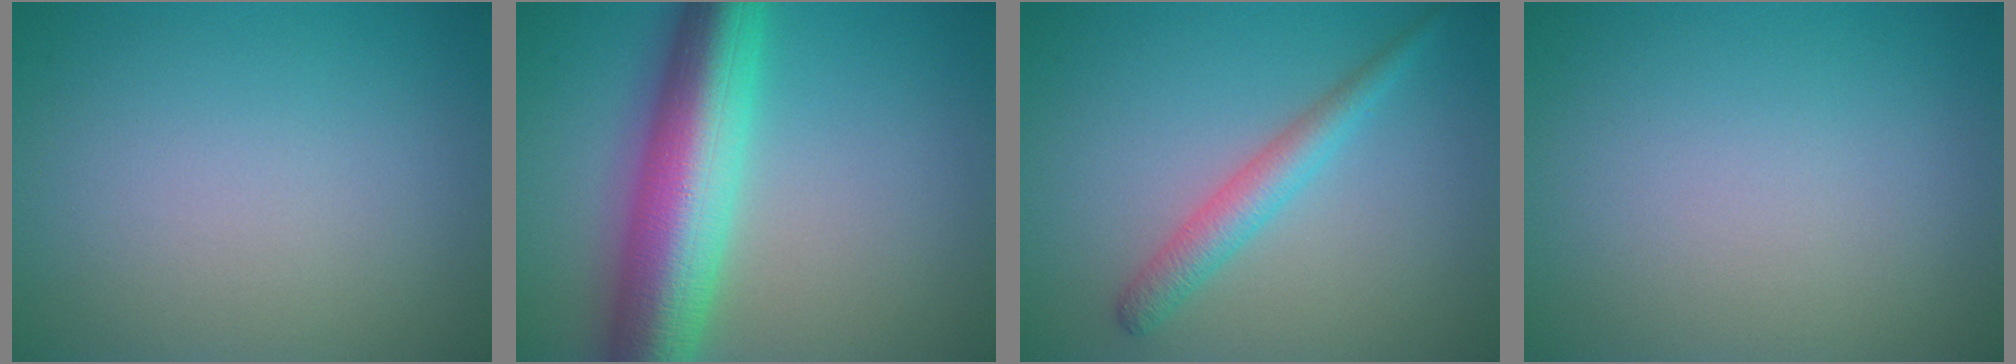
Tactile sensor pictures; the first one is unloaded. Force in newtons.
{"total": 10.5, "press": 10.5, "slide": 0.1}
{"total": 2.7, "press": 2.7, "slide": 0.1}
{"total": 0.0}